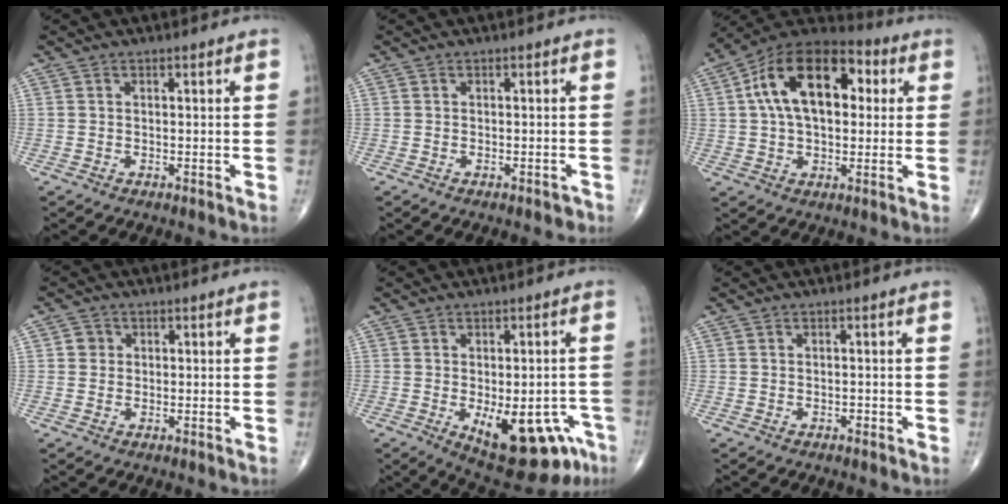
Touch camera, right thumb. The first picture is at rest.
{"total": 1.3, "force": [-0.9, 0.6, 0.7], "torque": [-0.011, 0.009, -0.009]}
{"total": 19.0, "force": [4.1, 11.0, 14.9], "torque": [-0.226, 0.025, 0.056]}
{"total": 2.0, "force": [0.3, 1.9, 0.5], "torque": [0.002, 0.002, 0.002]}
{"total": 15.5, "force": [-6.1, 7.0, 12.3], "torque": [-0.128, 0.014, -0.064]}
{"total": 0.6, "force": [-0.2, 0.5, 0.3], "torque": [-0.001, 0.001, -0.004]}